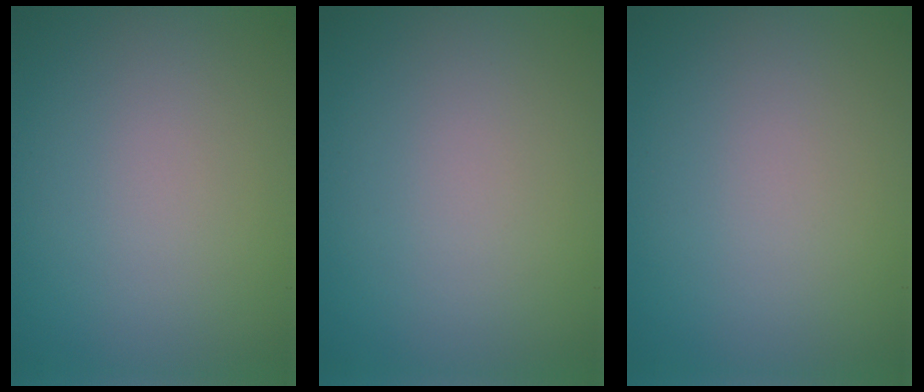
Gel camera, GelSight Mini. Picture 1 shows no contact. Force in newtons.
{"total": 0.0}
{"total": 0.0}